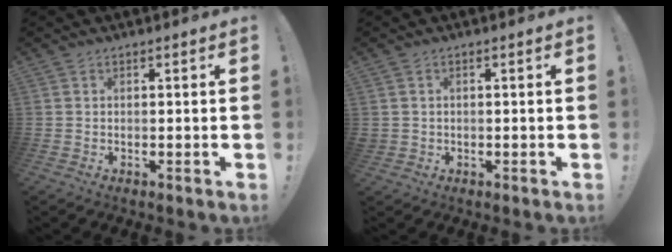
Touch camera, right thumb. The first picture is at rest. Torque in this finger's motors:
{"motor_torque": [0.03, 0.83, 1.70, -0.26, 0.32]}